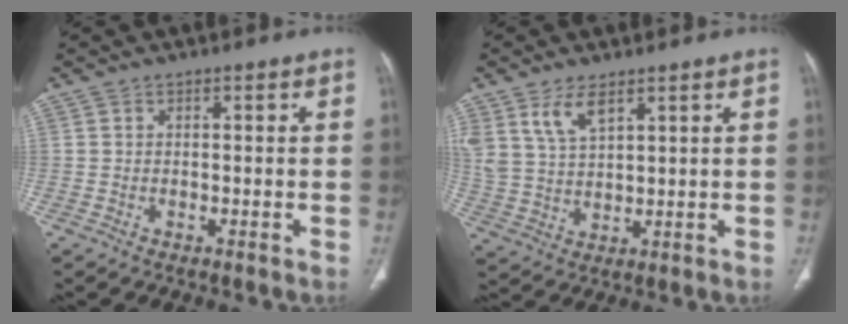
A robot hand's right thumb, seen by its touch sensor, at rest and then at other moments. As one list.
[{"total": 7.3, "force": [4.5, 3.2, 4.7], "torque": [-0.092, -0.017, 0.099]}]